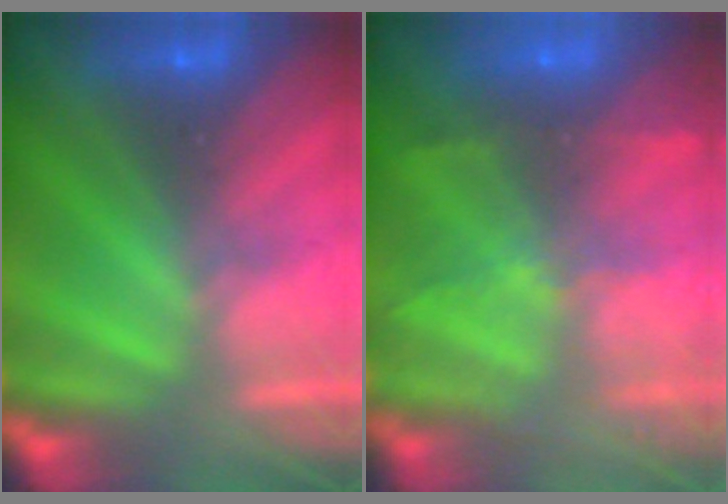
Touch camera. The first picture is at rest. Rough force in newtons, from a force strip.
{"total": 8.4}